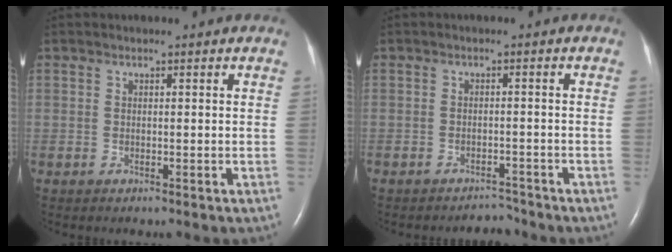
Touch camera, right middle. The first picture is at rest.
{"total": 2.1, "force": [-2.0, 0.3, -0.5], "torque": [0.008, -0.005, -0.028]}